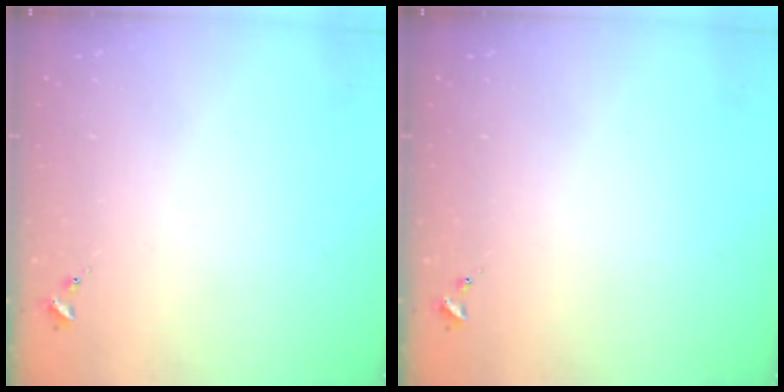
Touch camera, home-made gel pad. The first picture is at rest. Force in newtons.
{"total": 0.0}